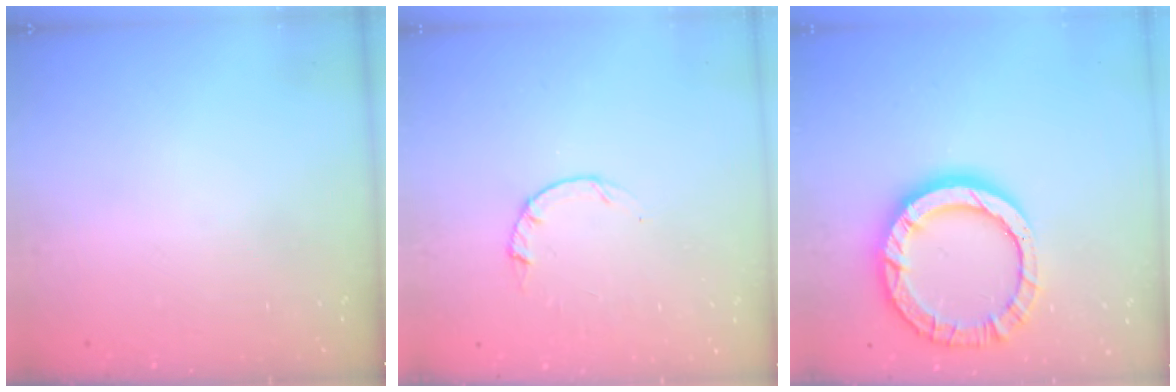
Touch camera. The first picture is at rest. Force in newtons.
{"total": 2.2, "press": 2.1, "slide": 0.4}
{"total": 13.7, "press": 13.6, "slide": 1.4}